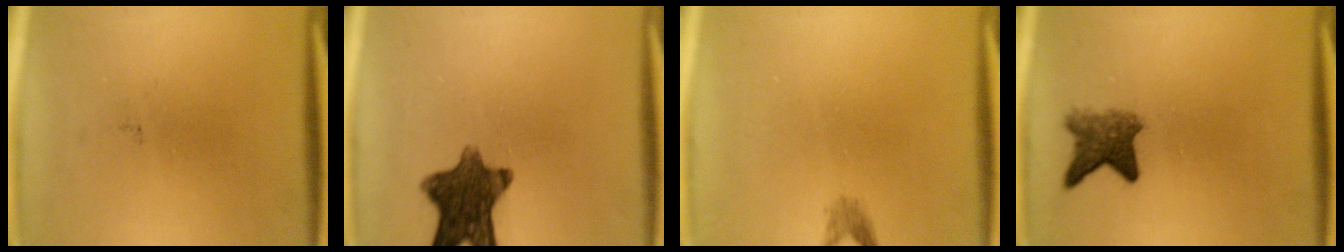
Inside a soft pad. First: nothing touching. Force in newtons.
{"total": 10.6}
{"total": 1.2}
{"total": 4.3}